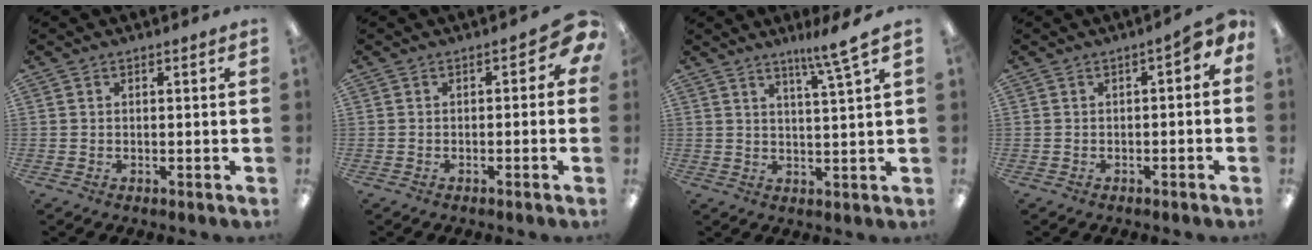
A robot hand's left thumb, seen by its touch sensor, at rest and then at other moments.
{"total": 3.8, "force": [0.0, 2.5, 2.8], "torque": [-0.034, 0.000, -0.001]}
{"total": 6.3, "force": [4.7, -0.6, 4.1], "torque": [-0.069, -0.028, 0.073]}
{"total": 3.1, "force": [-0.6, 1.8, 2.5], "torque": [-0.039, 0.008, -0.014]}